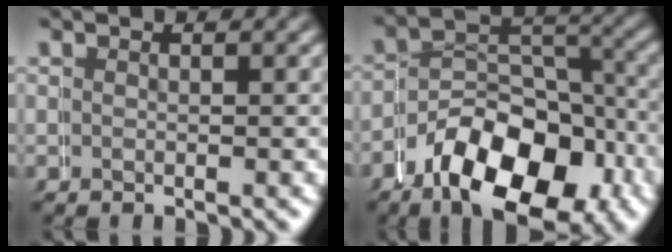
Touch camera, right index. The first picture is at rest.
{"total": 11.2, "force": [-5.3, 6.7, 7.3], "torque": [-0.106, -0.034, -0.075]}